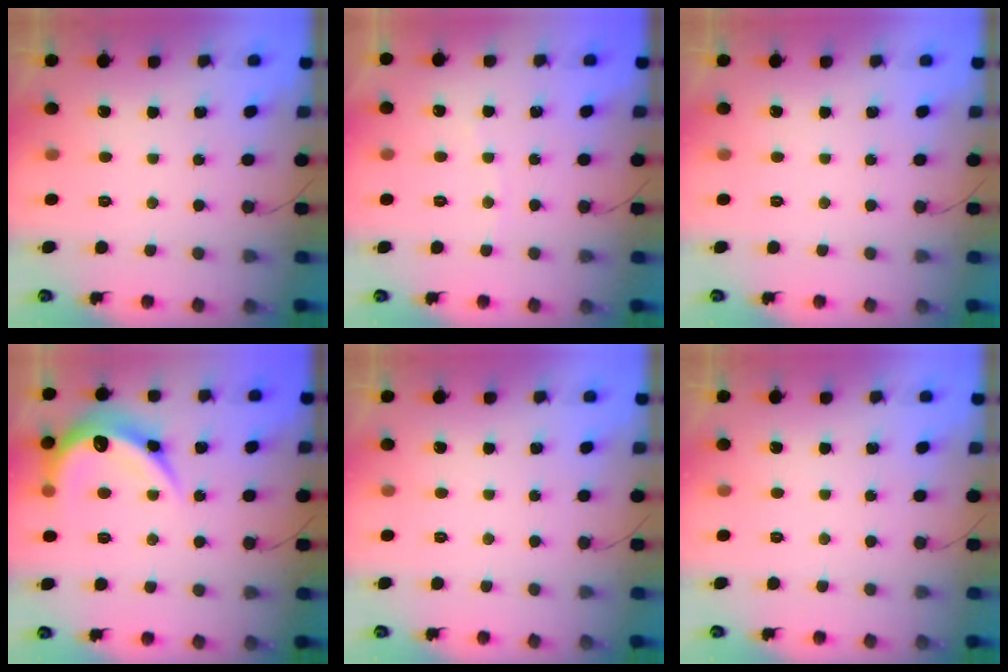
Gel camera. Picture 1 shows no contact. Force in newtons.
{"total": 2.0, "press": 2.0, "slide": 0.3}
{"total": 0.0}
{"total": 16.7, "press": 16.7, "slide": 0.3}
{"total": 0.0}
{"total": 0.0}